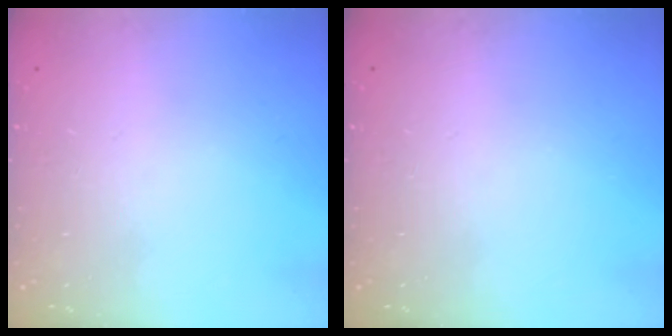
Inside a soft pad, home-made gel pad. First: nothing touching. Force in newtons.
{"total": 0.0}